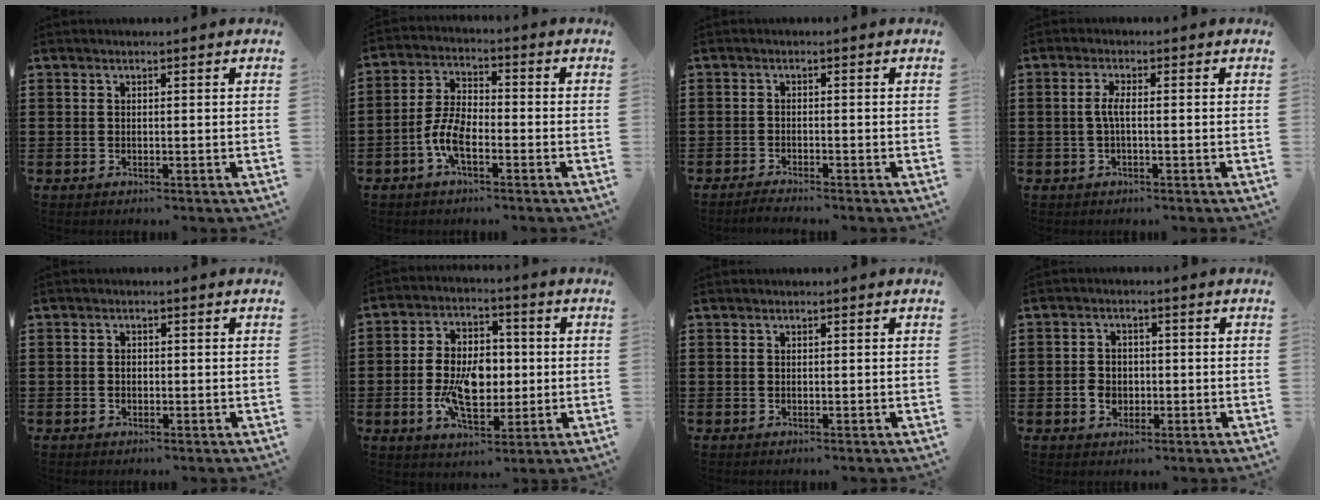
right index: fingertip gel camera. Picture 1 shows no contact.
{"total": 6.5, "force": [-2.7, 2.8, 5.2], "torque": [-0.129, -0.002, -0.059]}
{"total": 1.4, "force": [-1.4, -0.2, 0.2], "torque": [-0.007, -0.001, -0.026]}
{"total": 2.5, "force": [-0.4, 0.5, 2.4], "torque": [-0.060, -0.003, -0.014]}
{"total": 1.0, "force": [-0.2, 0.6, 0.7], "torque": [-0.017, 0.000, -0.003]}
{"total": 10.1, "force": [-1.2, 6.1, 7.9], "torque": [-0.151, 0.006, -0.026]}
{"total": 0.0}
{"total": 3.1, "force": [-0.7, 2.6, 1.6], "torque": [-0.045, 0.002, -0.017]}